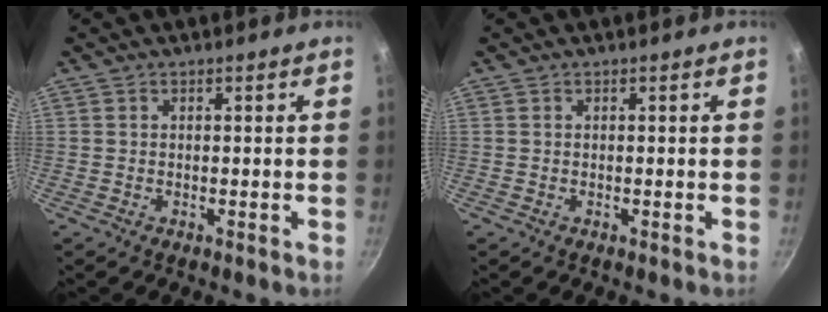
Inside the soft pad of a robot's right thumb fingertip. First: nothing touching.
{"total": 0.0}